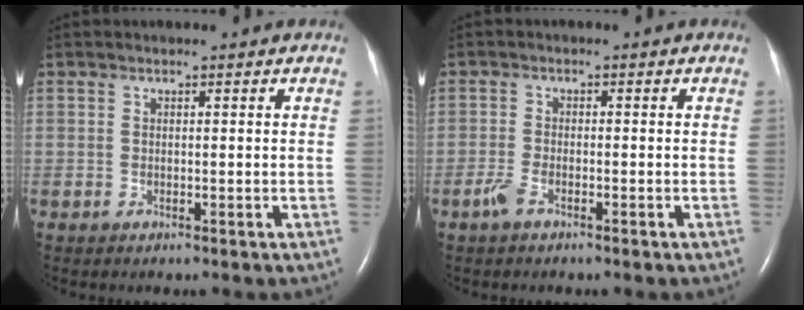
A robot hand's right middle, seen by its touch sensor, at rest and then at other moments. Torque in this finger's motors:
{"motor_torque": [-0.12, -0.09, 0.02, 0.02]}